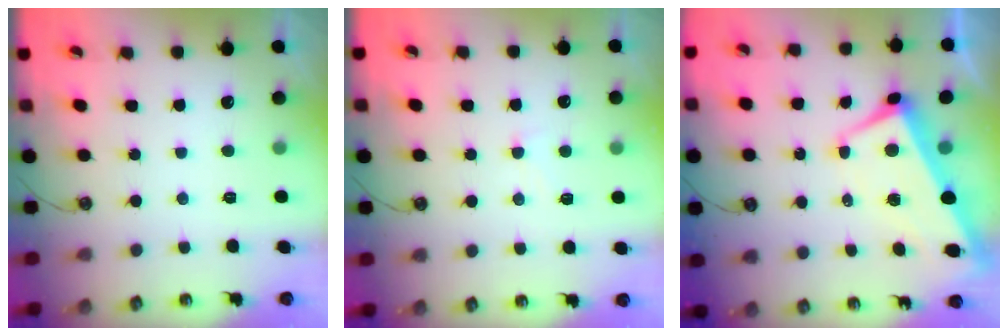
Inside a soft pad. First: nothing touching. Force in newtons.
{"total": 0.7, "press": 0.5, "slide": 0.5}
{"total": 1.6, "press": 0.8, "slide": 1.4}